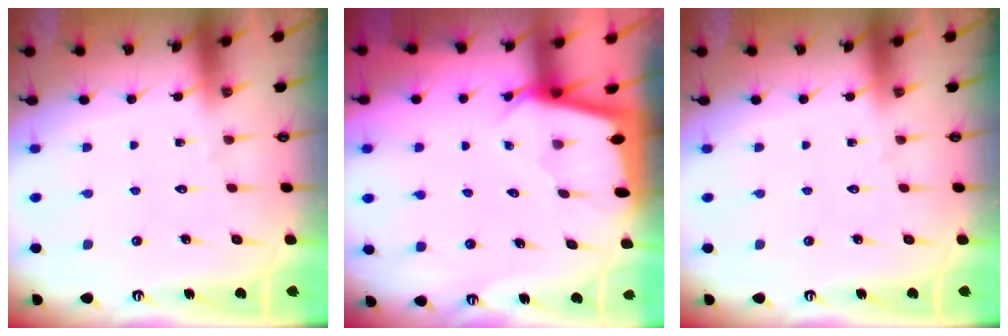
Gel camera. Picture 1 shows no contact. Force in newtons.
{"total": 2.2, "press": 2.2, "slide": 0.1}
{"total": 0.0}